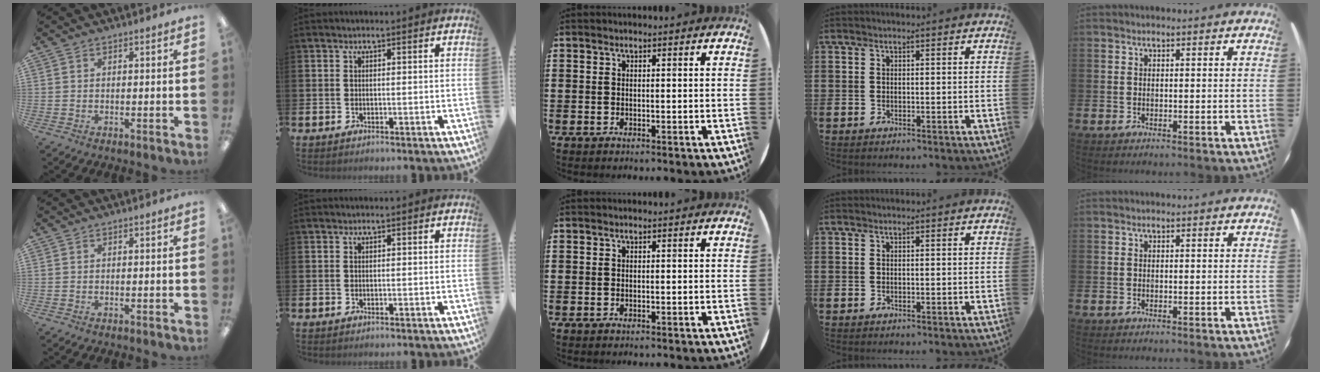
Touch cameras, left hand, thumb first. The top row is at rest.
{}